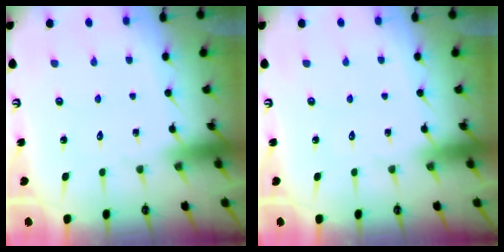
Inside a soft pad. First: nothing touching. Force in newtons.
{"total": 0.0}